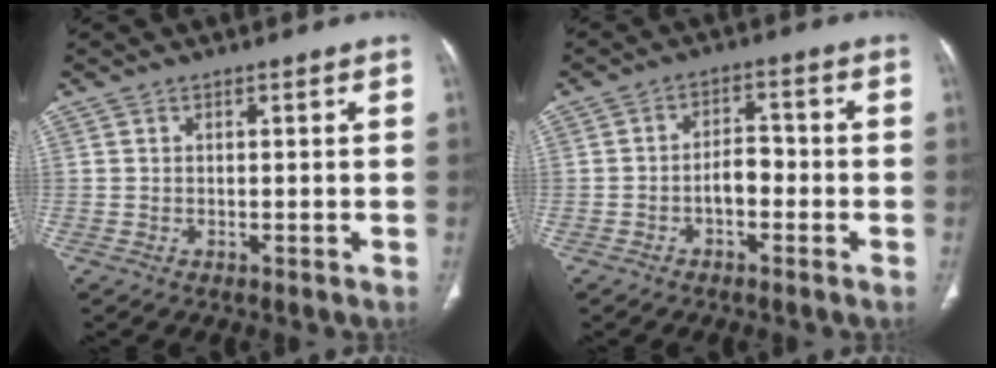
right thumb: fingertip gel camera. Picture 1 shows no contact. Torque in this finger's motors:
{"motor_torque": [0.66, 0.67, 0.59, -0.43, 0.19]}